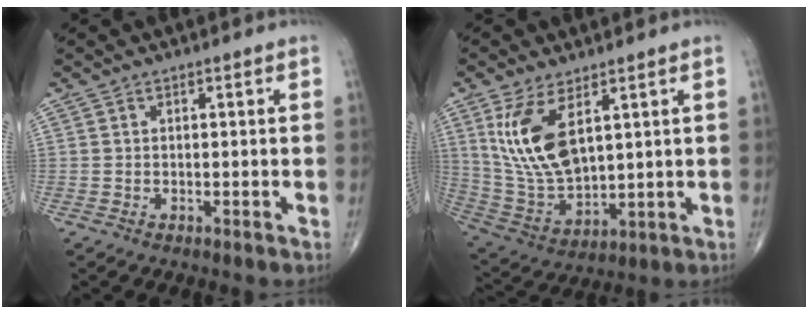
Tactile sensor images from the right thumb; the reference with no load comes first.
{"total": 14.0, "force": [5.3, 6.7, 11.1], "torque": [-0.216, -0.026, 0.122]}